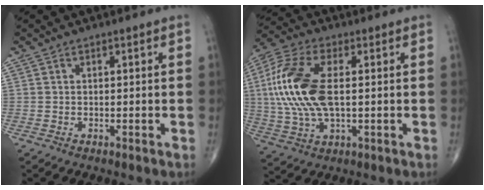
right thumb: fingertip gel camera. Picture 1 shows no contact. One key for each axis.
{"total": 17.2, "fx": 1.5, "fy": 8.4, "fz": 14.9, "tx": -0.334, "ty": 0.008, "tz": 0.026}